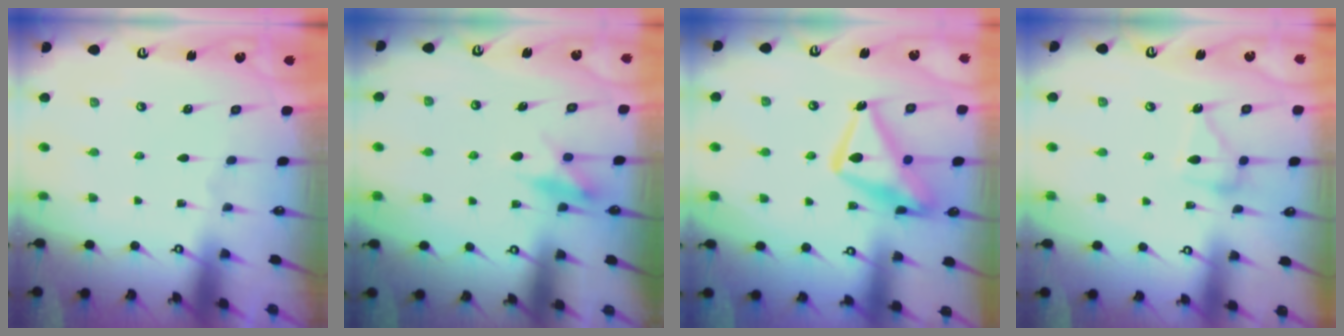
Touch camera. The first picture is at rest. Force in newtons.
{"total": 8.4, "press": 8.3, "slide": 0.9}
{"total": 17.6, "press": 17.6, "slide": 1.4}
{"total": 13.1, "press": 13.1, "slide": 0.7}